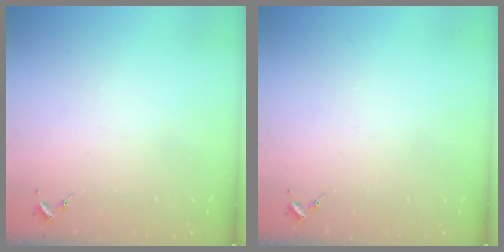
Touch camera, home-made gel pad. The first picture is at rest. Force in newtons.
{"total": 0.0}